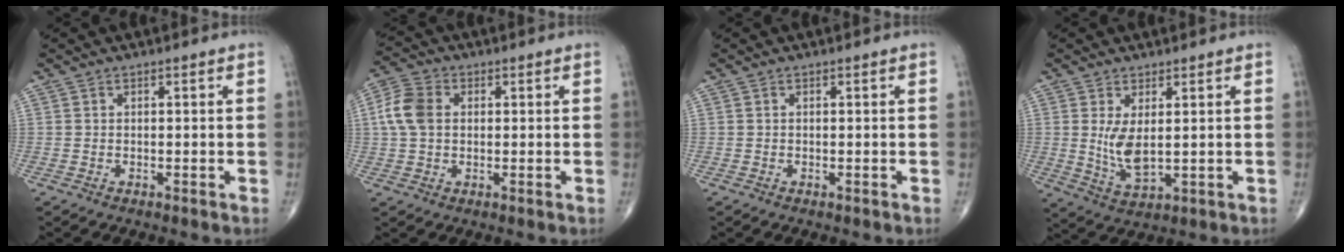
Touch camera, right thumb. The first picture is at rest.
{"total": 7.2, "force": [1.0, 5.2, 5.0], "torque": [-0.107, 0.015, 0.014]}
{"total": 0.0}
{"total": 6.0, "force": [1.0, 2.5, 5.4], "torque": [-0.102, -0.020, 0.030]}